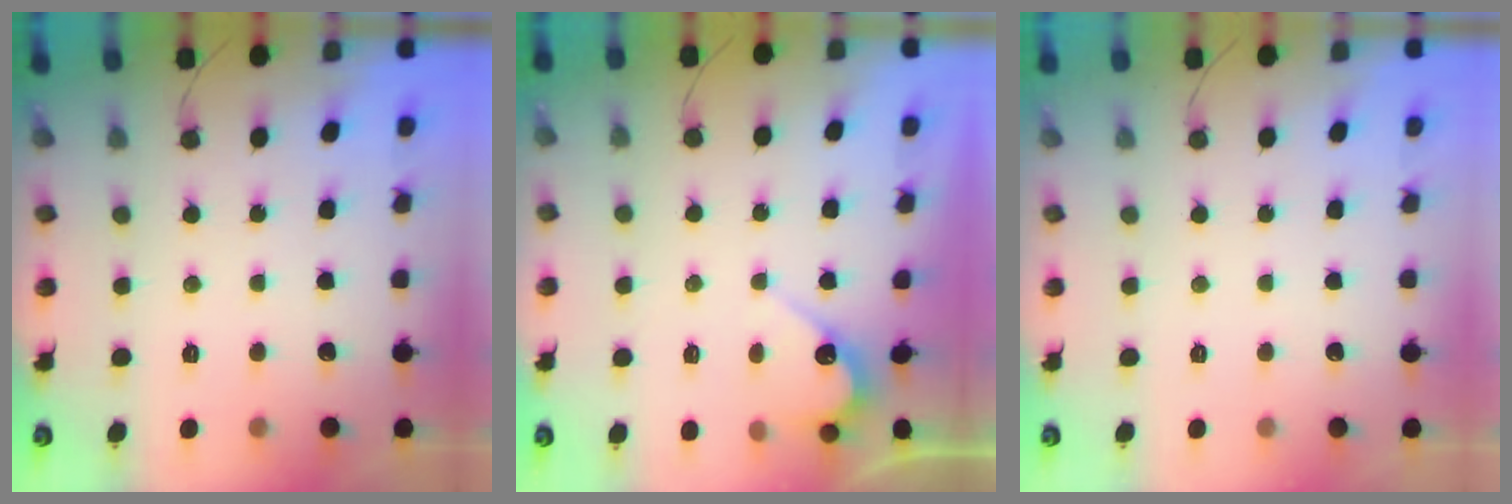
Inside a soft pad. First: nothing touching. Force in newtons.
{"total": 5.0, "press": 5.0, "slide": 0.2}
{"total": 0.0}